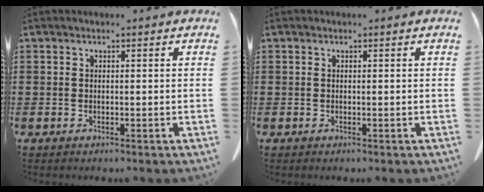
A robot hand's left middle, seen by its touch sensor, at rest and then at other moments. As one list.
[{"total": 0.0}]